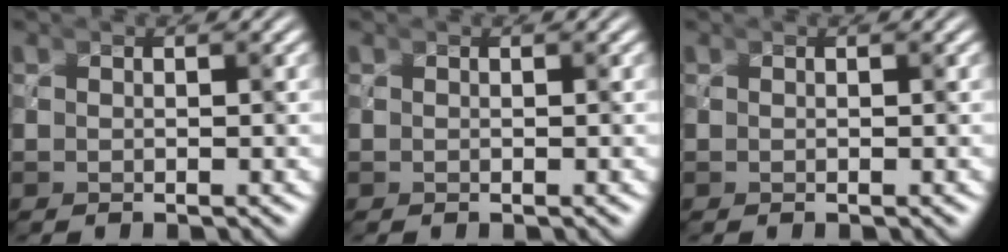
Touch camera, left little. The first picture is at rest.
{"total": 0.0}
{"total": 0.0}